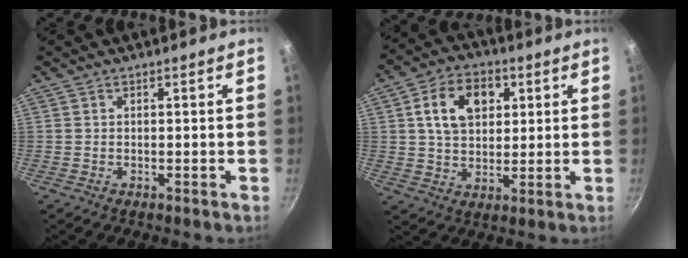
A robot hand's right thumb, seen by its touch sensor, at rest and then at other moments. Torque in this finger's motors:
{"motor_torque": [-0.99, 1.57, 1.15, 0.10, 0.31]}